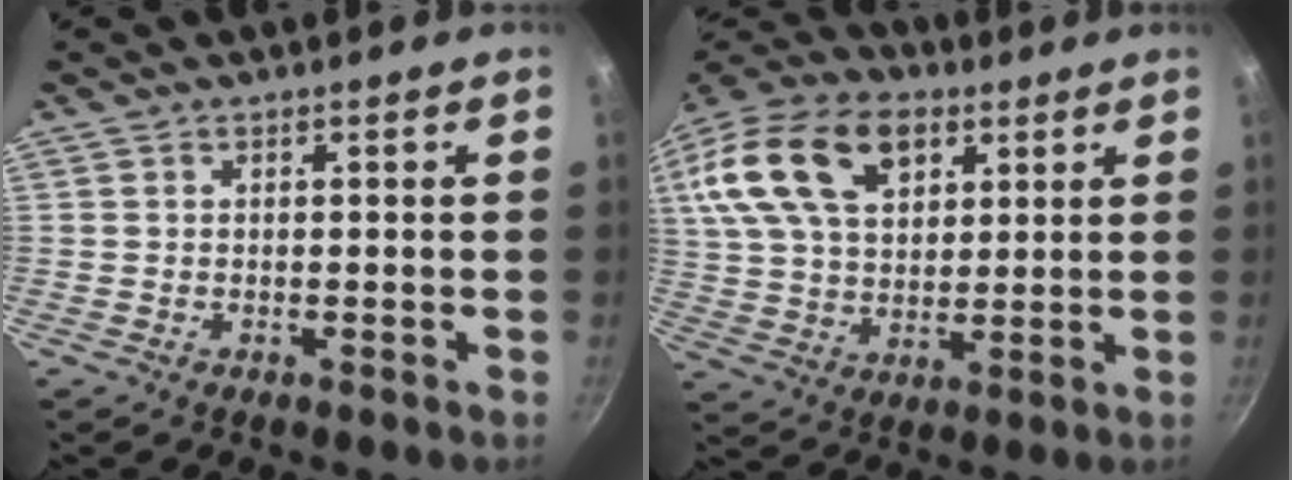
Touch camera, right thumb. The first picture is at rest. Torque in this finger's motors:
{"motor_torque": [-0.38, 3.09, 0.51, -0.32, 0.47]}